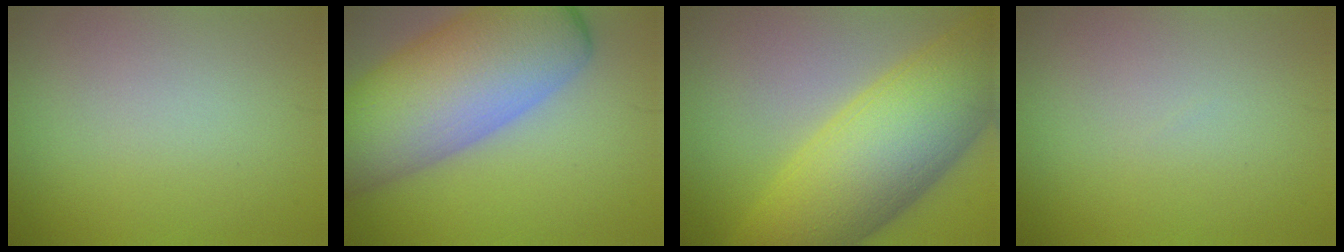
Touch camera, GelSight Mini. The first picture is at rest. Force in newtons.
{"total": 12.8, "press": 12.8, "slide": 0.5}
{"total": 12.5, "press": 12.5, "slide": 0.3}
{"total": 0.0}